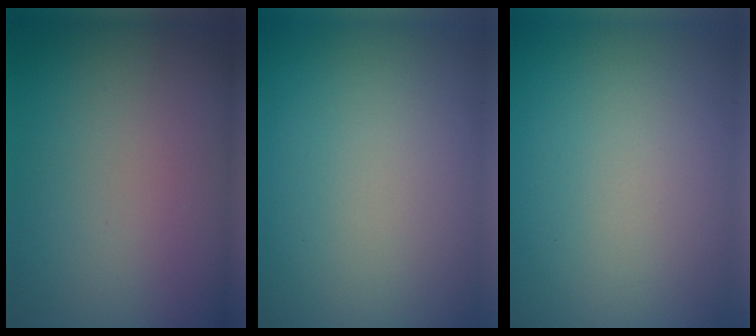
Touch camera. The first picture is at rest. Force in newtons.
{"total": 0.0}
{"total": 0.0}